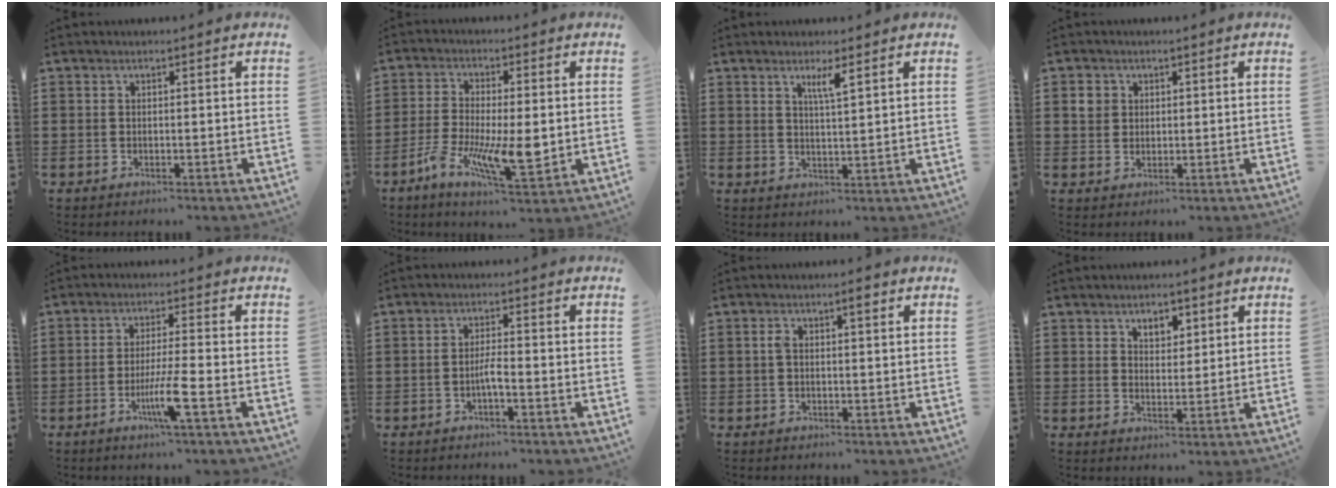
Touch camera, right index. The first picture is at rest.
{"total": 10.6, "force": [-2.8, 3.5, 9.6], "torque": [-0.186, -0.010, -0.045]}
{"total": 2.9, "force": [1.8, 0.1, 2.3], "torque": [-0.049, -0.002, 0.029]}
{"total": 2.3, "force": [0.7, 2.1, 0.7], "torque": [-0.023, 0.008, 0.013]}
{"total": 6.2, "force": [-2.5, -0.2, 5.6], "torque": [-0.112, -0.022, -0.048]}
{"total": 2.4, "force": [-1.1, 0.3, 2.1], "torque": [-0.049, -0.002, -0.022]}
{"total": 2.0, "force": [0.5, 0.5, 1.9], "torque": [-0.037, 0.005, 0.005]}
{"total": 3.0, "force": [2.0, 1.8, 1.3], "torque": [-0.025, 0.003, 0.035]}